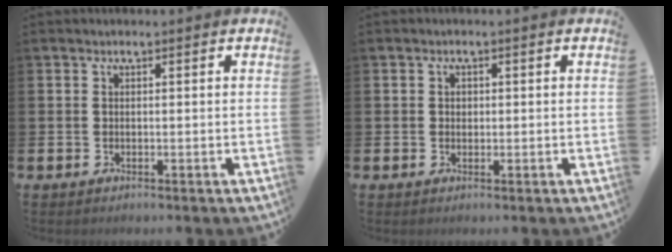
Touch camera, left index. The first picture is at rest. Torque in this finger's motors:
{"motor_torque": [-0.16, 0.10, -0.05, -0.01]}